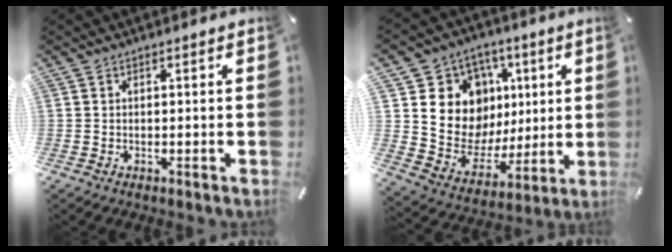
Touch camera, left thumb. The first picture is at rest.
{"total": 14.4, "force": [3.8, 13.3, 4.0], "torque": [-0.050, -0.040, 0.090]}